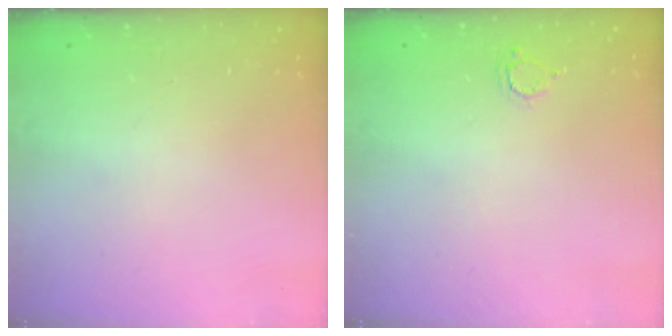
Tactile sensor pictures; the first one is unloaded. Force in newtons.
{"total": 2.9, "press": 2.9, "slide": 0.4}